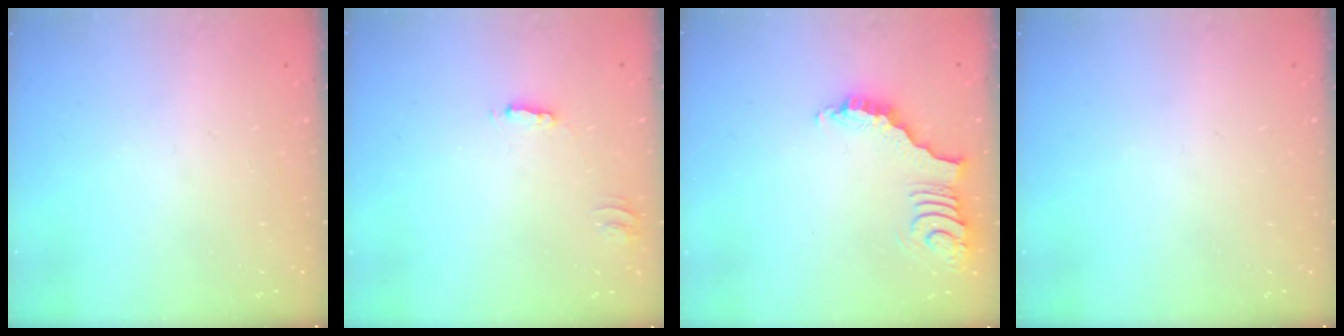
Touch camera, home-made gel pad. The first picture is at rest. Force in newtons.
{"total": 2.3, "press": 2.3, "slide": 0.2}
{"total": 3.8, "press": 3.8, "slide": 0.7}
{"total": 0.0}